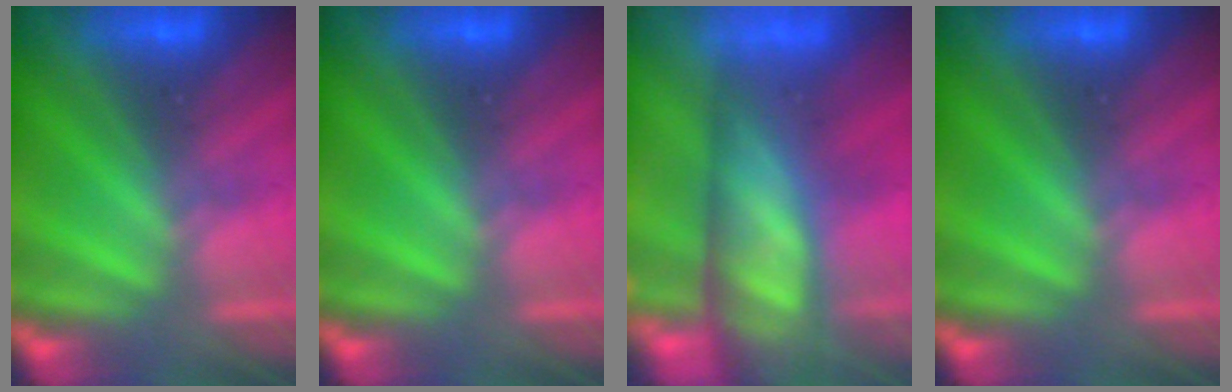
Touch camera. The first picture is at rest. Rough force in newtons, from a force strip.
{"total": 0.0}
{"total": 14.6}
{"total": 0.0}